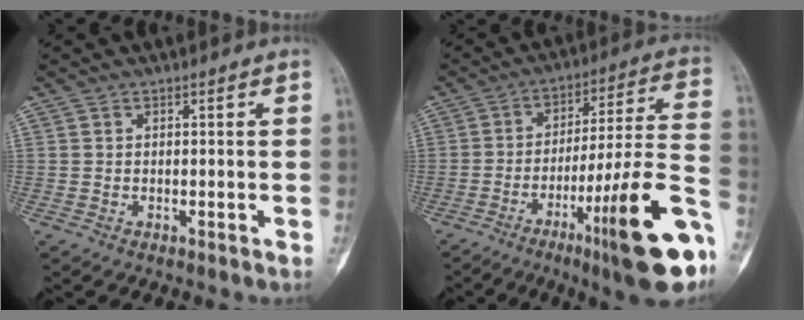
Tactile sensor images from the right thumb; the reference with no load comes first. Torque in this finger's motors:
{"motor_torque": [2.88, 2.13, 1.35, -1.42, 0.46]}